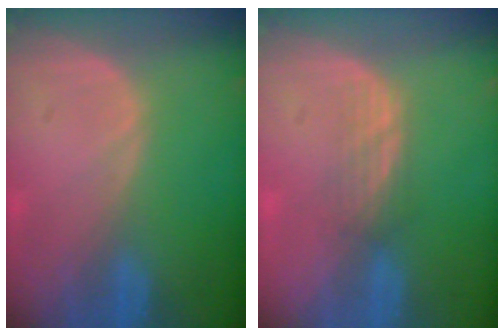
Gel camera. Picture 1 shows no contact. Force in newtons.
{"total": 2.4, "press": 2.4, "slide": 0.5}